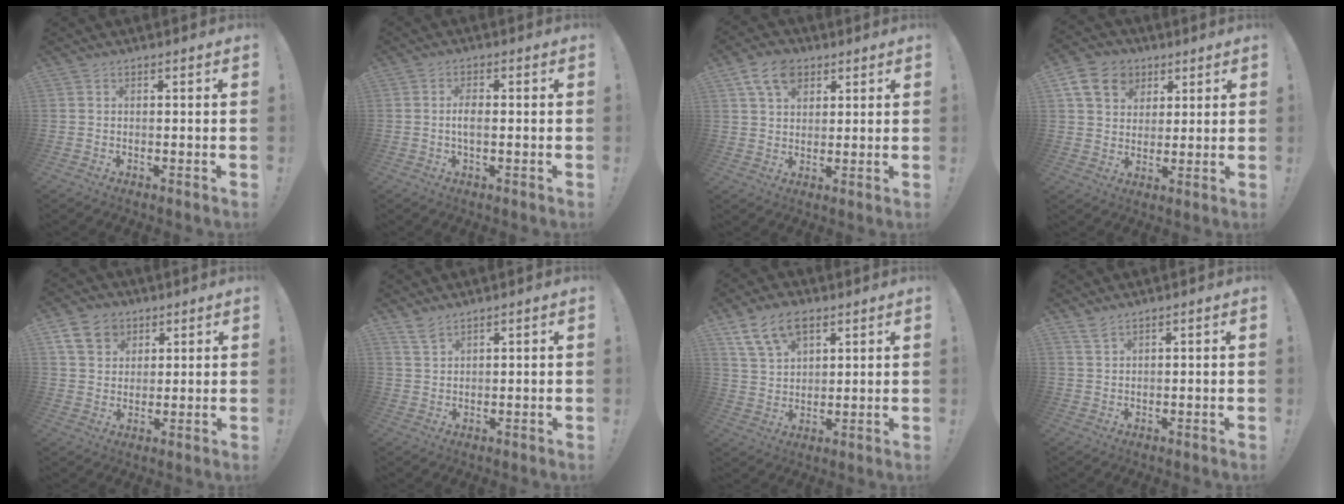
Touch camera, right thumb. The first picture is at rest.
{"total": 3.5, "force": [-0.5, 1.3, 3.2], "torque": [-0.070, 0.005, -0.011]}
{"total": 9.6, "force": [4.9, 6.5, 4.9], "torque": [-0.083, -0.011, 0.095]}
{"total": 12.5, "force": [5.4, 10.0, 5.3], "torque": [-0.077, -0.024, 0.109]}
{"total": 10.2, "force": [5.2, 7.8, 4.0], "torque": [-0.063, -0.019, 0.105]}
{"total": 3.8, "force": [3.1, 1.1, 1.9], "torque": [-0.032, -0.021, 0.057]}
{"total": 11.2, "force": [6.5, 6.7, 6.1], "torque": [-0.109, -0.020, 0.126]}
{"total": 2.5, "force": [2.1, 0.6, 1.3], "torque": [-0.024, -0.011, 0.039]}